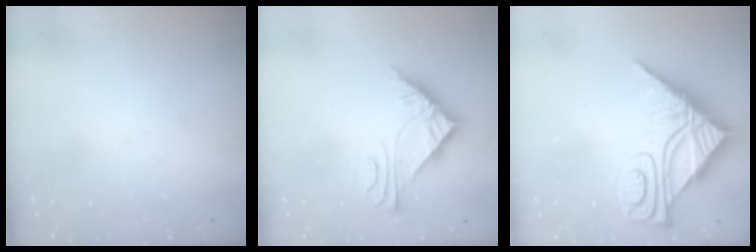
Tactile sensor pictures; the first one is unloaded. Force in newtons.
{"total": 7.3, "press": 7.3, "slide": 0.5}
{"total": 15.0, "press": 15.0, "slide": 1.6}